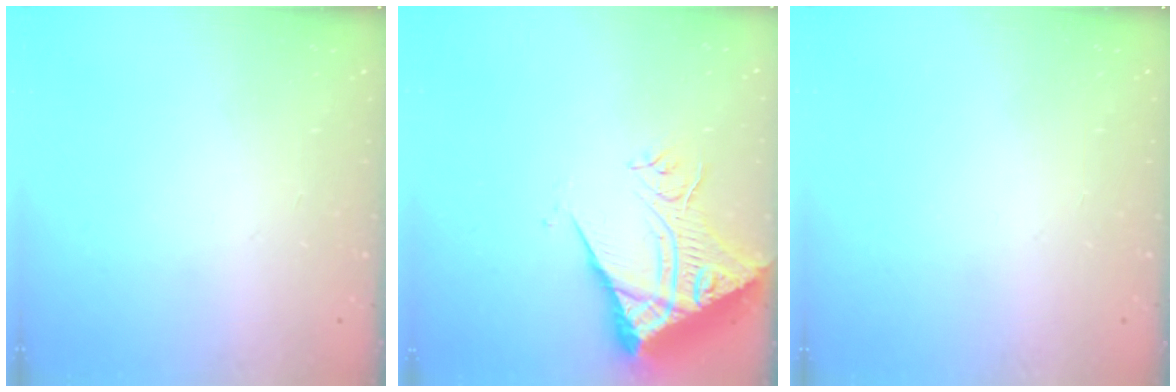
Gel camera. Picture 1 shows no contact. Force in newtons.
{"total": 11.1, "press": 11.0, "slide": 1.3}
{"total": 0.0}